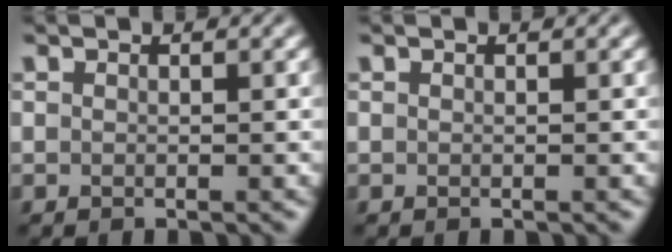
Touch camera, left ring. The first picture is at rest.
{"total": 0.0}